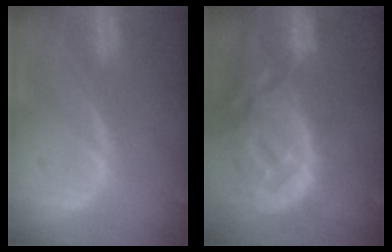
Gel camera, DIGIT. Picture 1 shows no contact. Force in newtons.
{"total": 14.0, "press": 12.1, "slide": 6.9}